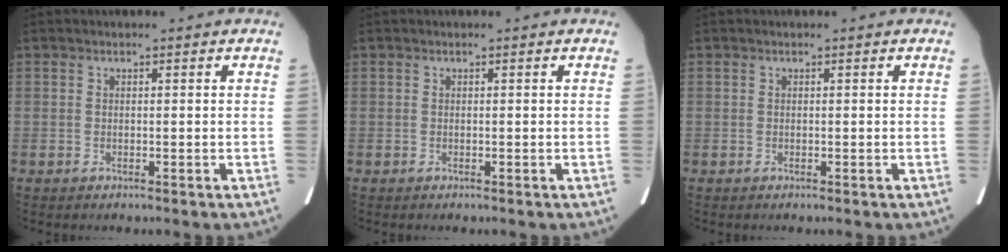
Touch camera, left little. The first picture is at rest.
{"total": 0.0}
{"total": 0.0}